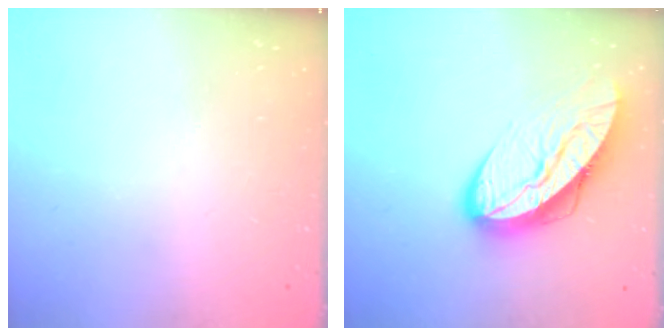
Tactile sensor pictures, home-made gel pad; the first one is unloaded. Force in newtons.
{"total": 14.8, "press": 14.8, "slide": 1.3}